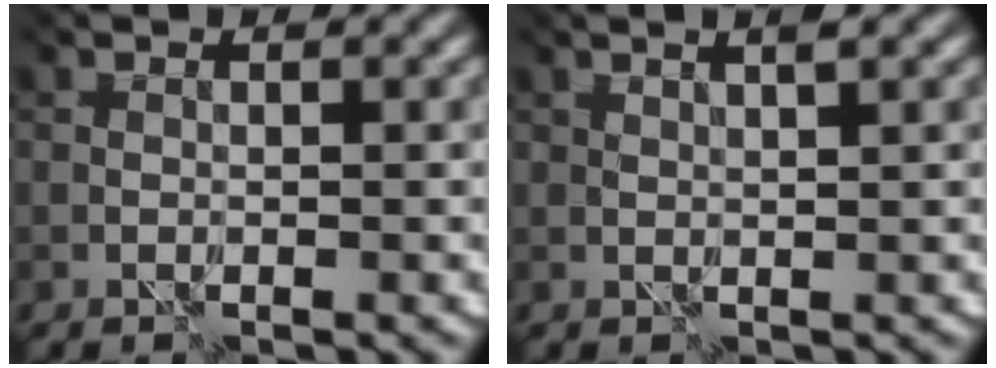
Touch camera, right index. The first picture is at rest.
{"total": 1.2, "force": [1.0, -0.7, 0.1], "torque": [0.003, 0.000, 0.018]}